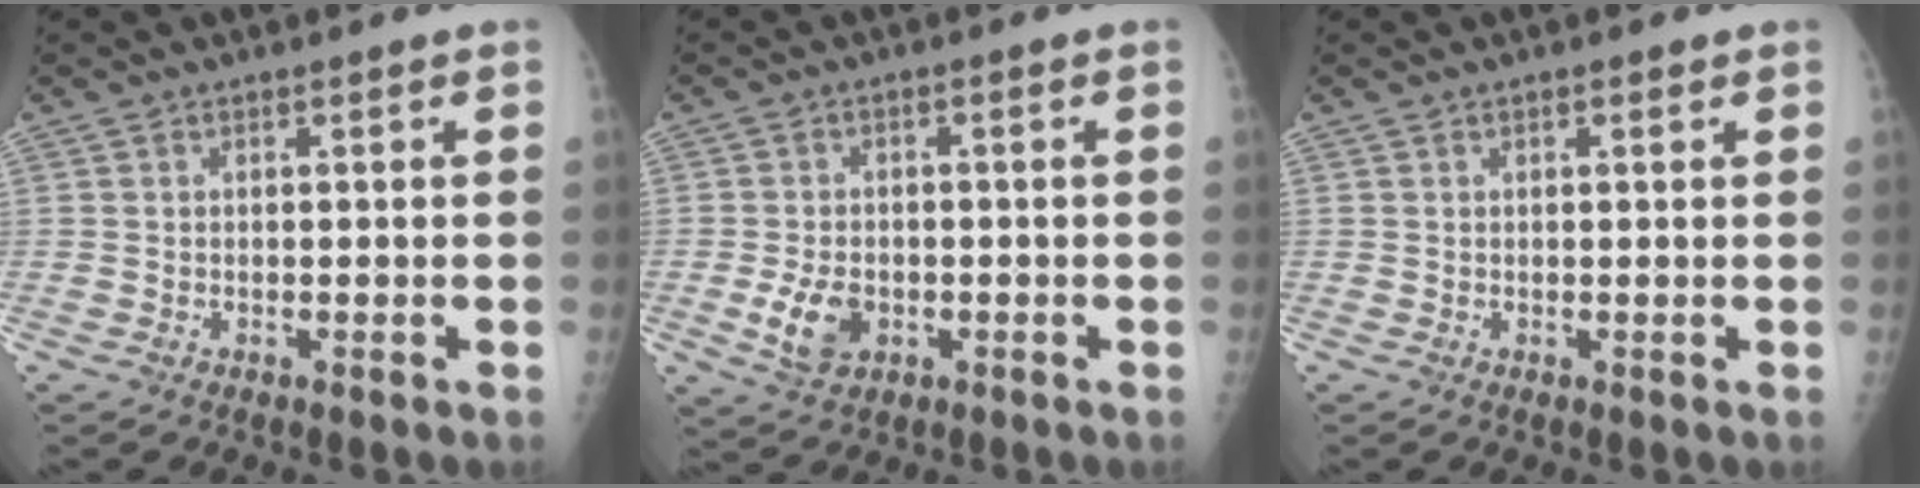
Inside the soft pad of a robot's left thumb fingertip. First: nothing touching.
{"total": 6.0, "force": [-1.8, 4.1, 4.1], "torque": [-0.070, 0.001, -0.026]}
{"total": 0.9, "force": [0.5, 0.4, 0.7], "torque": [-0.008, 0.000, 0.006]}